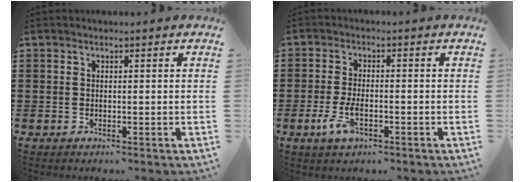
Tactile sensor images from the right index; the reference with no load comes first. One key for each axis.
{"total": 4.5, "fx": -1.7, "fy": 1.8, "fz": 3.7, "tx": -0.085, "ty": -0.005, "tz": -0.034}